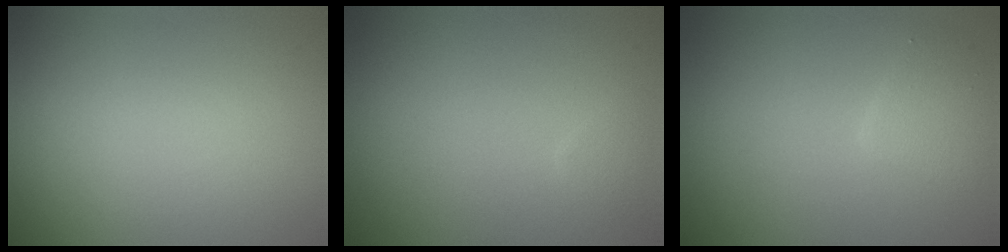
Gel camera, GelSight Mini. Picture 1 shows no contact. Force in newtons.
{"total": 0.8, "press": 0.8, "slide": 0.0}
{"total": 2.0, "press": 2.0, "slide": 0.1}